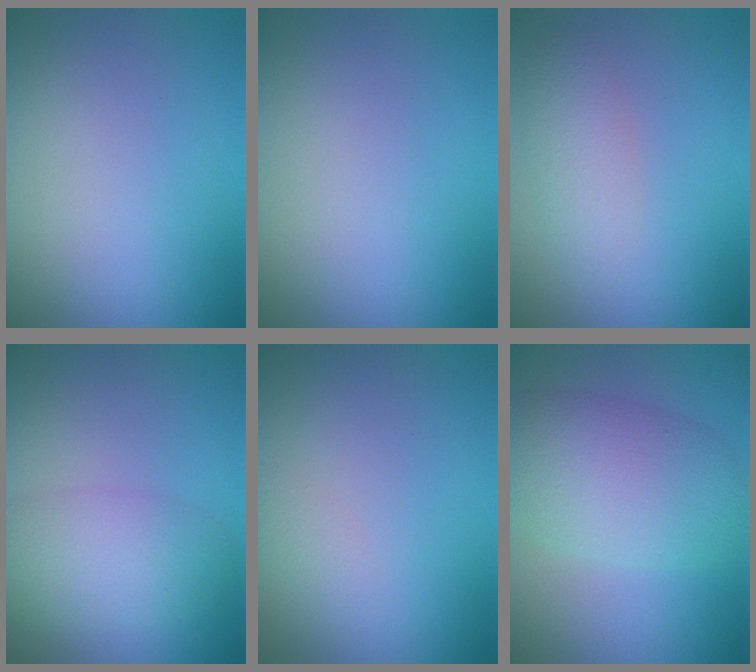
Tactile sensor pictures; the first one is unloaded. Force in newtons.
{"total": 0.0}
{"total": 2.4, "press": 2.4, "slide": 0.1}
{"total": 4.6, "press": 4.6, "slide": 0.2}
{"total": 1.0, "press": 1.0, "slide": 0.1}
{"total": 7.4, "press": 7.4, "slide": 0.2}